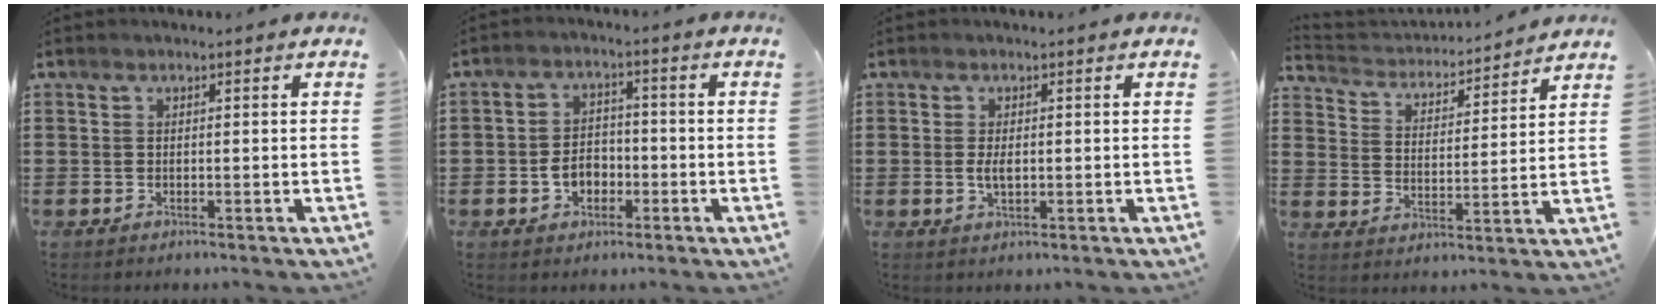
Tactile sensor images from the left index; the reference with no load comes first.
{"total": 4.4, "force": [-1.7, 3.1, 2.6], "torque": [-0.051, 0.006, -0.034]}
{"total": 2.5, "force": [-0.2, 1.1, 2.2], "torque": [-0.050, -0.002, -0.008]}
{"total": 2.9, "force": [2.9, 0.6, 0.0], "torque": [-0.023, -0.027, 0.041]}